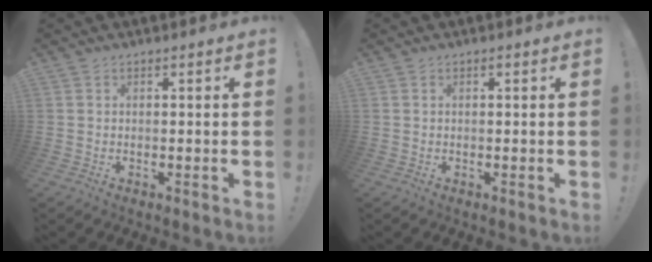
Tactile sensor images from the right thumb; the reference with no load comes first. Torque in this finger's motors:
{"motor_torque": [-0.07, 0.24, 0.26, -0.19, 0.01]}